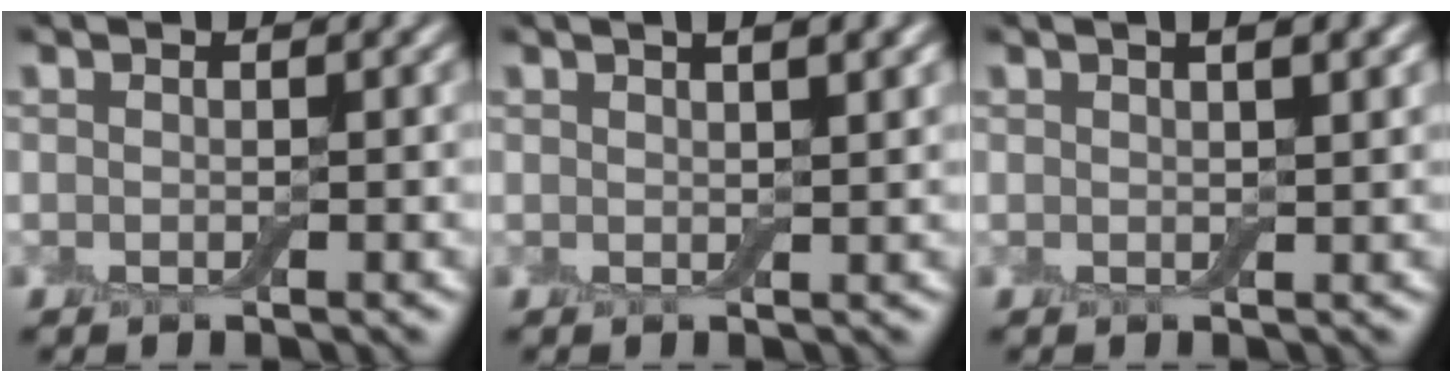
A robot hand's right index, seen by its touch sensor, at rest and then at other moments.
{"total": 3.6, "force": [1.9, 1.2, 2.8], "torque": [-0.017, 0.009, 0.014]}
{"total": 3.2, "force": [1.6, 1.0, 2.6], "torque": [-0.019, 0.007, 0.013]}